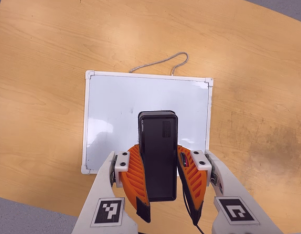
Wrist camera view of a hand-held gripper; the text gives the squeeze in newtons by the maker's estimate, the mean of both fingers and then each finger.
{"total": 8.3, "left": 7.4, "right": 9.2}